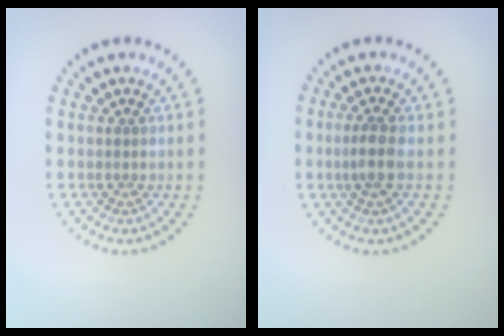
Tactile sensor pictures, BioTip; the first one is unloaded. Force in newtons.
{"total": 2.0, "press": 1.8, "slide": 0.9}